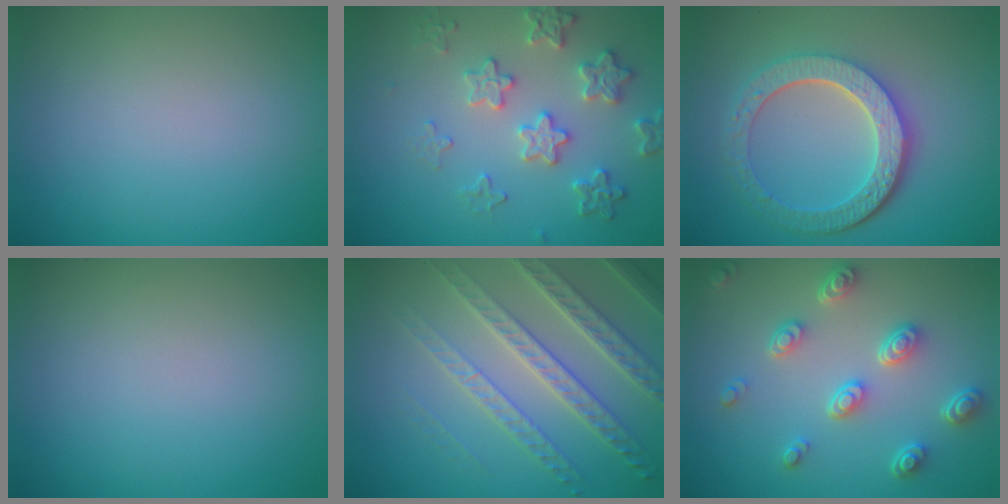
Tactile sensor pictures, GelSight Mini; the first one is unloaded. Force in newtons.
{"total": 3.5, "press": 3.5, "slide": 0.5}
{"total": 6.1, "press": 4.6, "slide": 4.0}
{"total": 0.0}
{"total": 6.5, "press": 4.8, "slide": 4.4}
{"total": 4.5, "press": 3.4, "slide": 2.9}